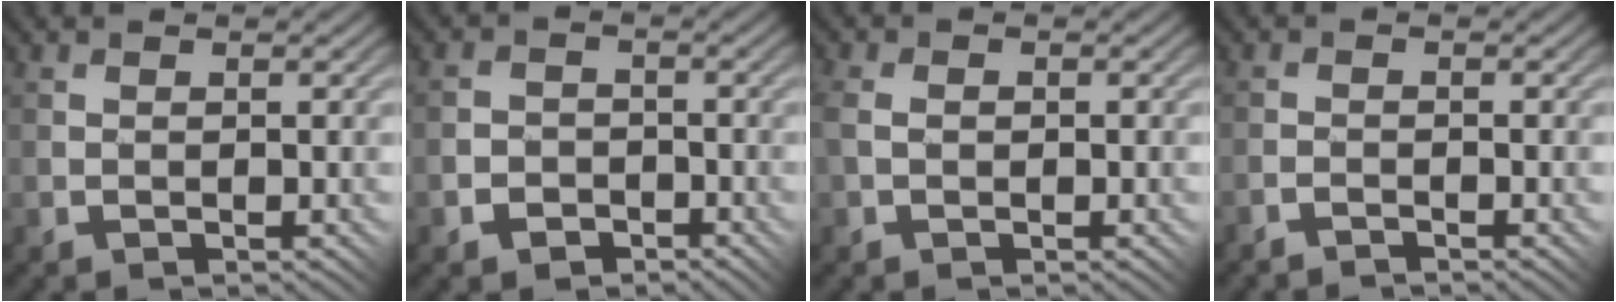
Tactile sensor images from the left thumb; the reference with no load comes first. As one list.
[{"total": 2.8, "force": [-1.8, 2.0, 0.8], "torque": [-0.002, 0.007, -0.044]}, {"total": 4.5, "force": [-0.2, 3.5, 2.8], "torque": [-0.062, 0.005, -0.007]}, {"total": 1.3, "force": [-1.3, -0.2, 0.1], "torque": [-0.002, 0.009, -0.032]}]